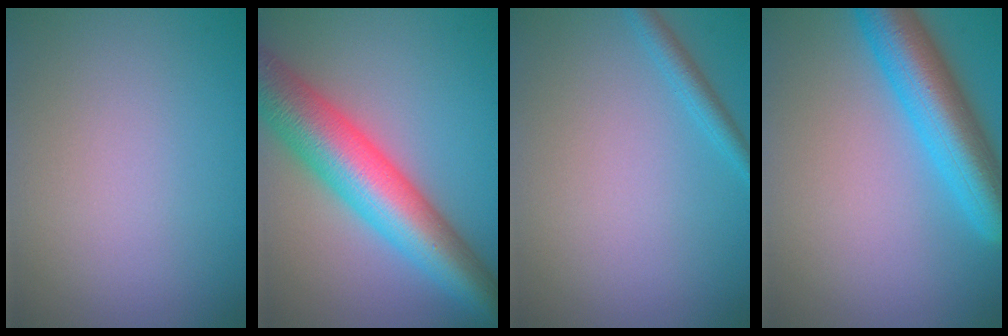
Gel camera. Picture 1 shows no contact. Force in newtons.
{"total": 10.6, "press": 10.6, "slide": 0.0}
{"total": 1.6, "press": 1.6, "slide": 0.1}
{"total": 7.6, "press": 7.6, "slide": 0.3}